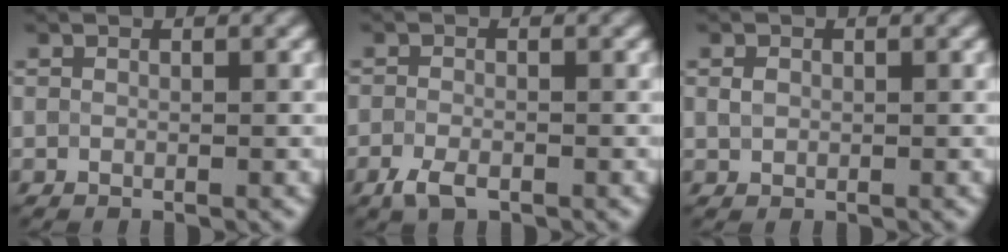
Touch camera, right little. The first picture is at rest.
{"total": 2.3, "force": [-1.4, 1.0, 1.6], "torque": [-0.036, -0.005, -0.031]}
{"total": 1.0, "force": [0.2, 0.8, 0.5], "torque": [-0.011, 0.000, 0.002]}